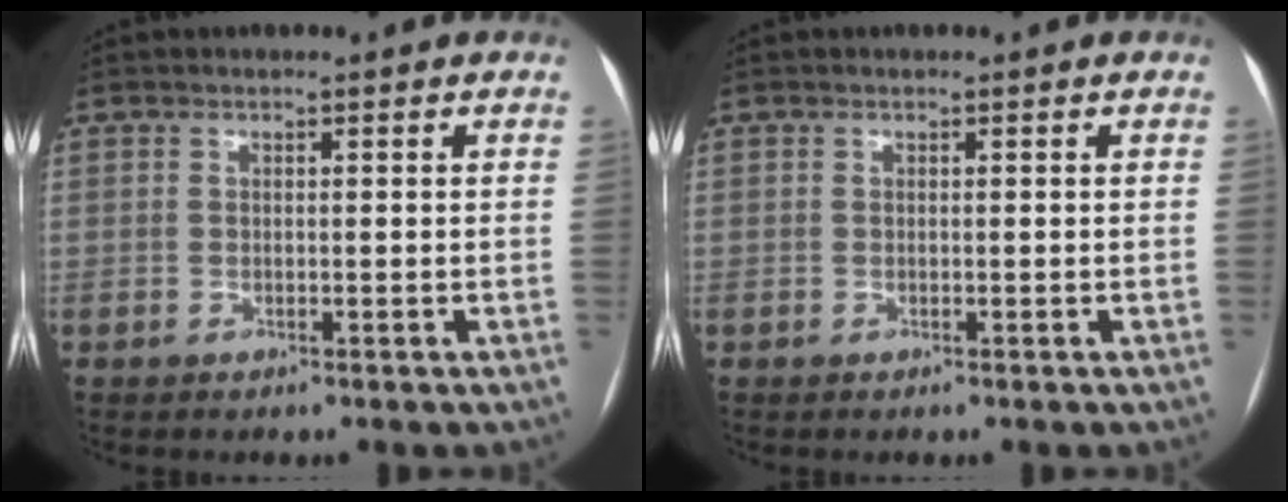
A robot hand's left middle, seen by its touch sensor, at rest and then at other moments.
{"total": 0.0}